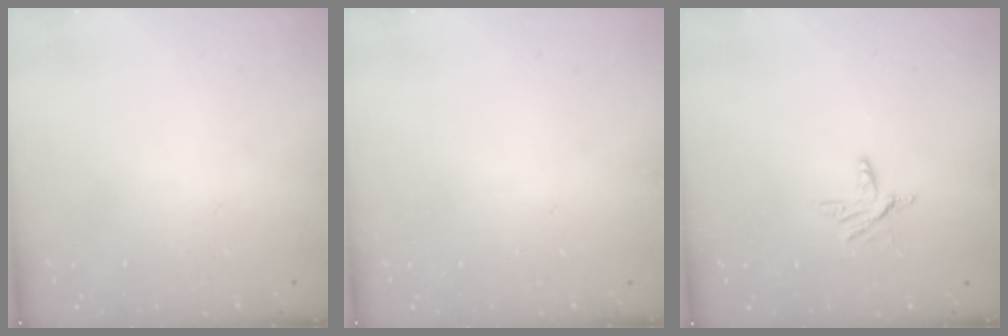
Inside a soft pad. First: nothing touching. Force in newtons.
{"total": 0.0}
{"total": 6.0, "press": 6.0, "slide": 0.4}